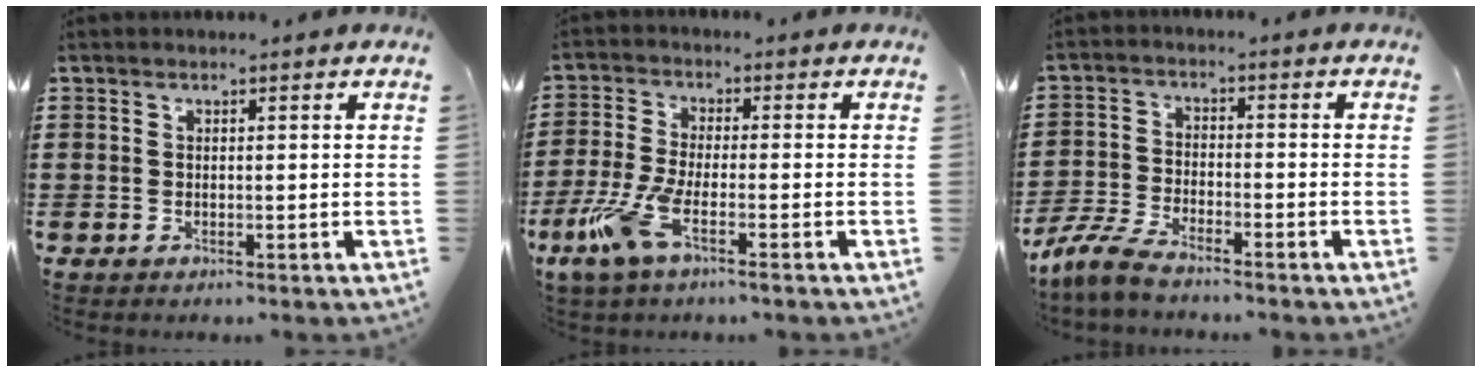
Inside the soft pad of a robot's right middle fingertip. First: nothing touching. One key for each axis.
{"total": 7.0, "fx": -3.5, "fy": 1.7, "fz": 5.8, "tx": -0.144, "ty": -0.017, "tz": -0.069}
{"total": 5.4, "fx": -4.8, "fy": 0.8, "fz": 2.4, "tx": -0.073, "ty": -0.008, "tz": -0.102}